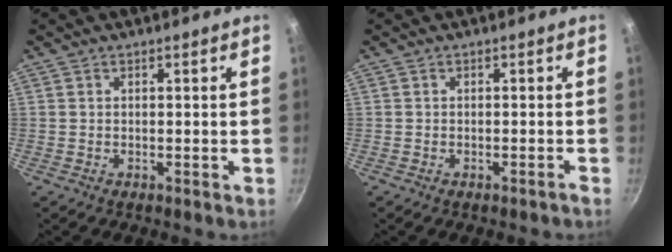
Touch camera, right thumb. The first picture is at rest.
{"total": 0.6, "force": [-0.5, 0.0, 0.4], "torque": [-0.012, 0.012, -0.005]}